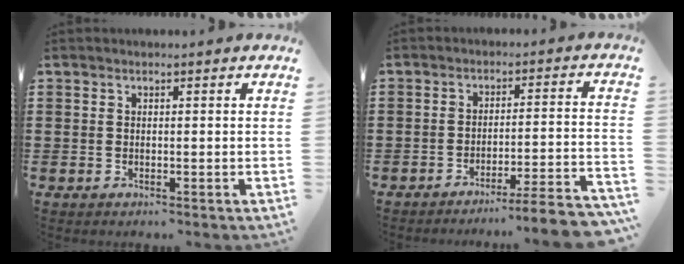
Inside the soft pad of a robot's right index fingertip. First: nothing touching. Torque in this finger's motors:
{"motor_torque": [1.25, -0.89, 0.36, 0.06]}